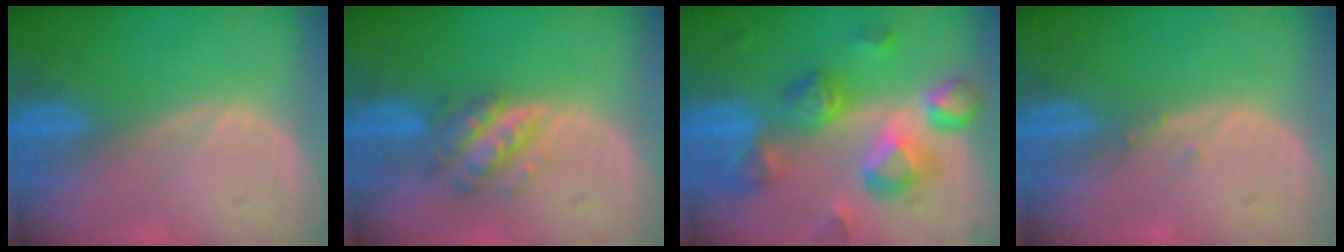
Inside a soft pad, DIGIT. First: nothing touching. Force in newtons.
{"total": 5.5, "press": 5.1, "slide": 2.0}
{"total": 10.6, "press": 9.5, "slide": 4.7}
{"total": 0.7, "press": 0.7, "slide": 0.3}